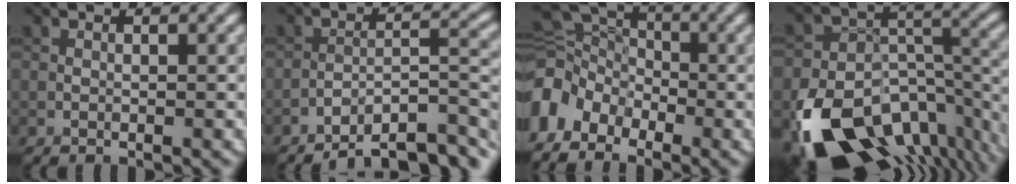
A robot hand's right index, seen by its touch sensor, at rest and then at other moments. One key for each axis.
{"total": 8.6, "fx": -7.1, "fy": 1.9, "fz": 4.5, "tx": -0.056, "ty": 0.012, "tz": -0.117}
{"total": 5.8, "fx": -3.1, "fy": 4.0, "fz": 2.8, "tx": -0.053, "ty": 0.003, "tz": -0.079}
{"total": 15.3, "fx": -8.5, "fy": 9.3, "fz": 8.6, "tx": -0.178, "ty": -0.029, "tz": -0.122}